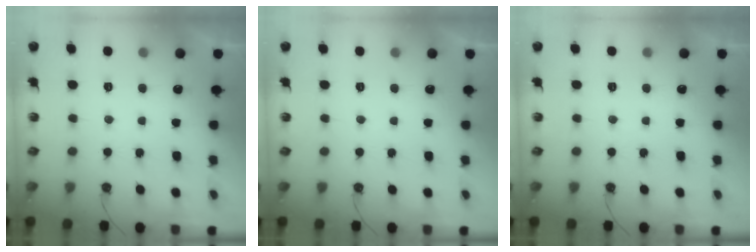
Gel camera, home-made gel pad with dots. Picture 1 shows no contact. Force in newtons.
{"total": 0.0}
{"total": 0.0}